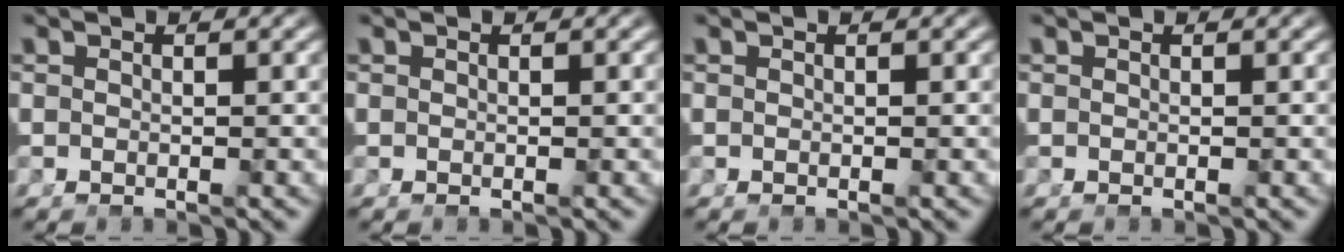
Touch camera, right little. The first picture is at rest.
{"total": 0.0}
{"total": 0.0}
{"total": 0.0}